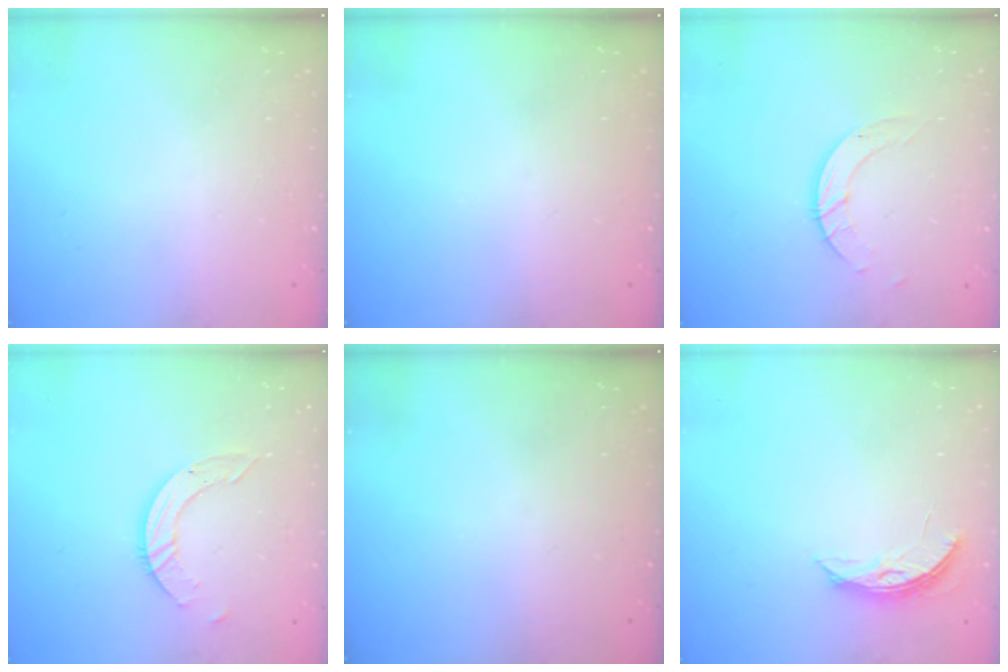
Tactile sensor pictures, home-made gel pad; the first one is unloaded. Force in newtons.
{"total": 0.0}
{"total": 5.1, "press": 5.1, "slide": 0.2}
{"total": 5.8, "press": 5.8, "slide": 0.1}
{"total": 0.0}
{"total": 4.6, "press": 4.5, "slide": 0.4}